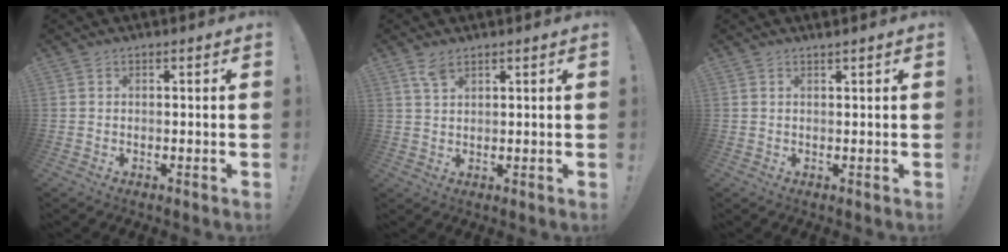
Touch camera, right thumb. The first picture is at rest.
{"total": 4.0, "force": [2.7, 1.7, 2.5], "torque": [-0.042, -0.012, 0.048]}
{"total": 1.0, "force": [0.8, -0.2, 0.4], "torque": [-0.007, -0.001, 0.014]}